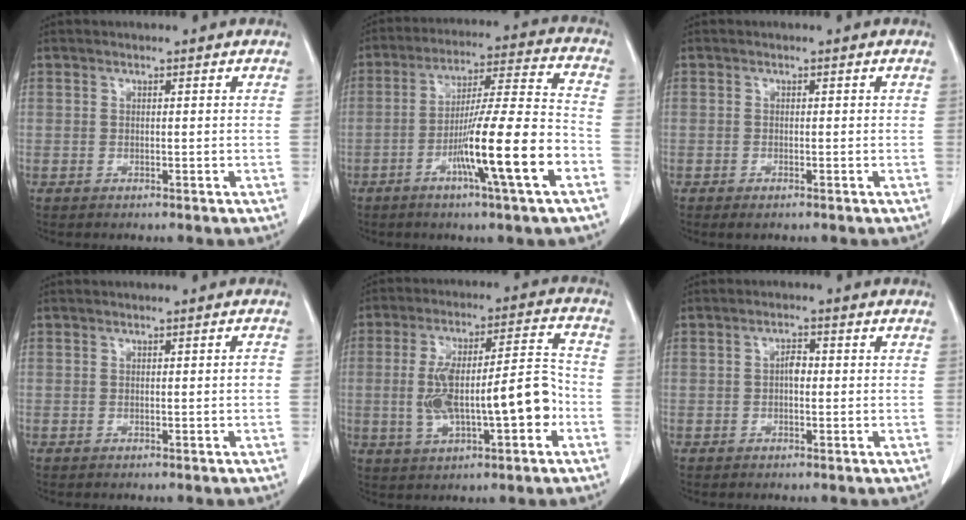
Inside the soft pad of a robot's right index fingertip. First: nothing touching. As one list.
[{"total": 15.2, "force": [-6.0, -0.6, 13.9], "torque": [-0.240, -0.005, -0.102]}, {"total": 1.2, "force": [-0.7, 0.3, 0.9], "torque": [-0.013, -0.003, -0.009]}, {"total": 0.7, "force": [-0.2, 0.0, 0.7], "torque": [-0.008, 0.000, -0.001]}, {"total": 13.9, "force": [-2.6, 3.5, 13.2], "torque": [-0.235, 0.031, -0.031]}, {"total": 1.9, "force": [-0.1, 0.9, 1.7], "torque": [-0.025, 0.006, -0.005]}]